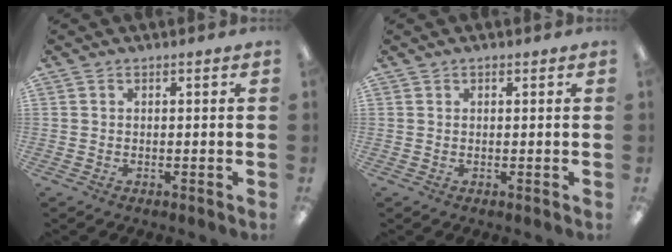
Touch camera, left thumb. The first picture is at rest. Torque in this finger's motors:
{"motor_torque": [-0.20, -0.13, 0.04, 0.08, 0.03]}